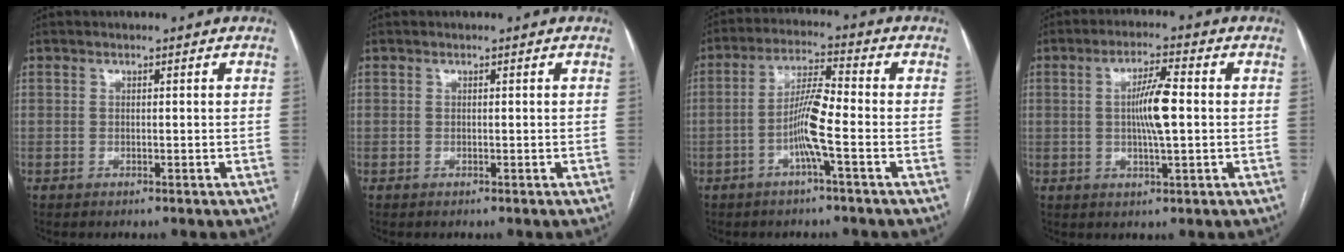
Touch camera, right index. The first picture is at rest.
{"total": 0.0}
{"total": 7.0, "force": [-2.3, -0.1, 6.6], "torque": [-0.132, 0.008, -0.047]}
{"total": 6.6, "force": [0.2, 0.5, 6.6], "torque": [-0.122, 0.002, 0.001]}